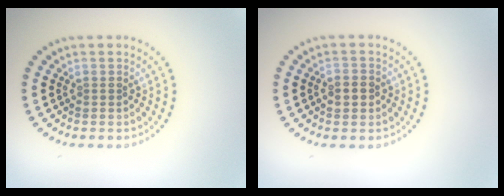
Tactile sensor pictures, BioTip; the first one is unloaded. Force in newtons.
{"total": 1.7, "press": 1.7, "slide": 0.4}